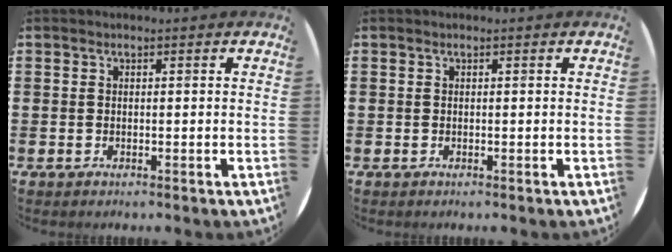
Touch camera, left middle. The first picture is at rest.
{"total": 0.0}